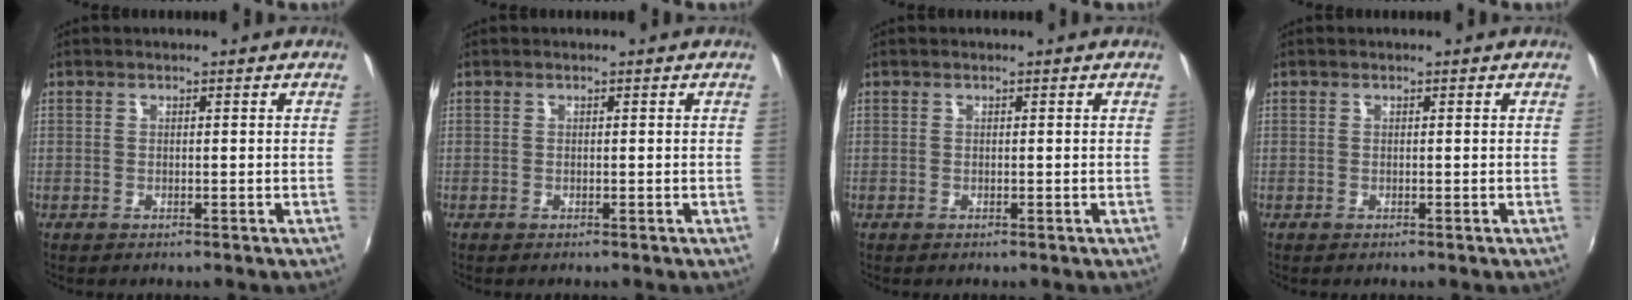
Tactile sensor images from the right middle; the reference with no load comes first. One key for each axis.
{"total": 0.0}
{"total": 0.0}
{"total": 0.0}